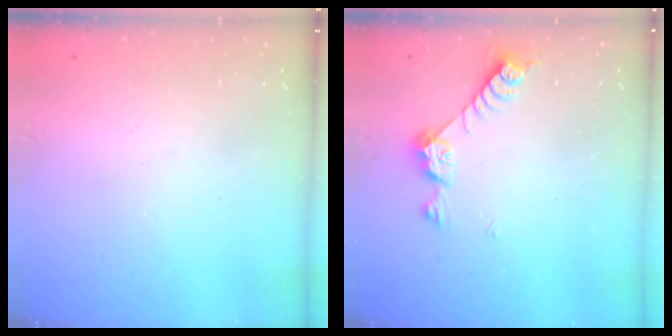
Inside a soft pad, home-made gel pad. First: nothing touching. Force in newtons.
{"total": 7.3, "press": 7.3, "slide": 0.6}